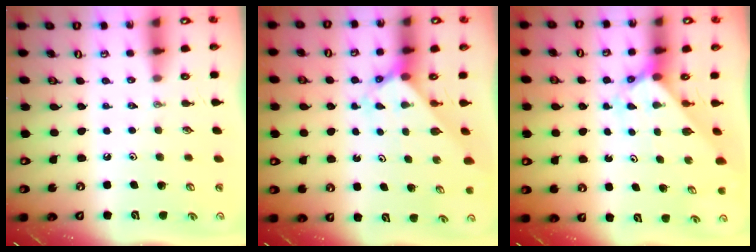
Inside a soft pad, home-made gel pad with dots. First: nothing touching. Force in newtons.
{"total": 2.5, "press": 2.5, "slide": 0.2}
{"total": 2.2, "press": 2.2, "slide": 0.2}